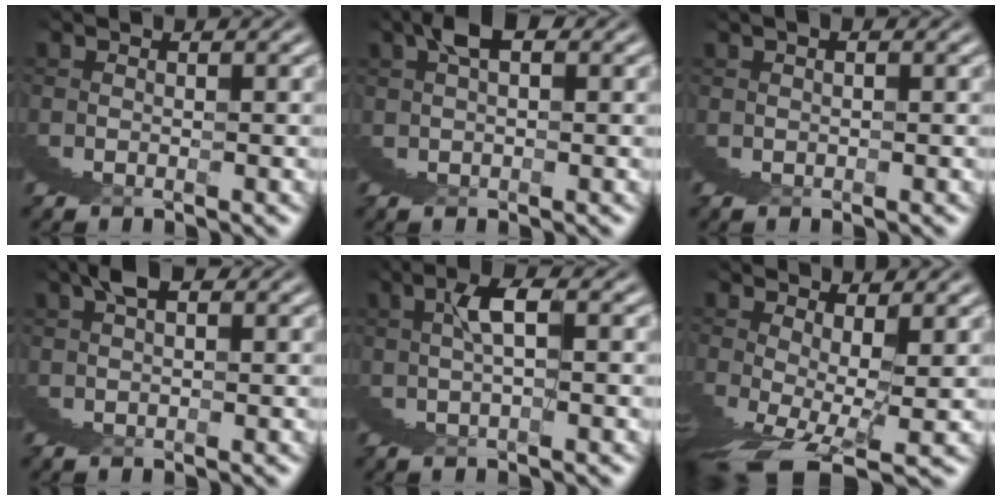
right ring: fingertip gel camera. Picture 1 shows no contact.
{"total": 4.2, "force": [2.2, 1.6, 3.1], "torque": [-0.045, 0.007, 0.034]}
{"total": 0.8, "force": [0.6, 0.2, 0.6], "torque": [-0.011, 0.007, 0.006]}
{"total": 3.4, "force": [2.0, 1.2, 2.4], "torque": [-0.038, 0.006, 0.031]}
{"total": 3.4, "force": [2.4, 0.0, 2.4], "torque": [-0.029, 0.022, 0.035]}
{"total": 2.0, "force": [-0.8, -1.0, 1.6], "torque": [0.003, -0.010, -0.002]}